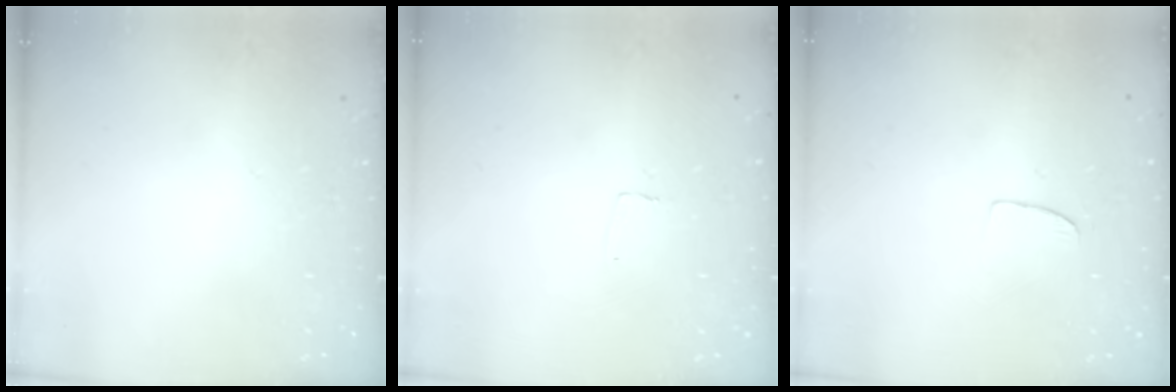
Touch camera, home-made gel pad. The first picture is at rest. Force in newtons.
{"total": 3.0, "press": 3.0, "slide": 0.2}
{"total": 5.4, "press": 5.3, "slide": 0.4}